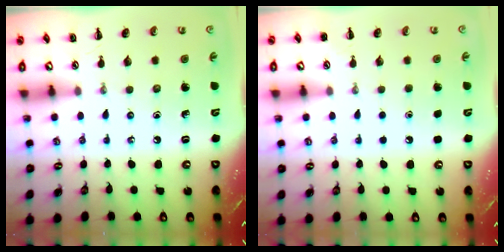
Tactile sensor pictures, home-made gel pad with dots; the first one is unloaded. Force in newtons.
{"total": 1.6, "press": 1.6, "slide": 0.1}